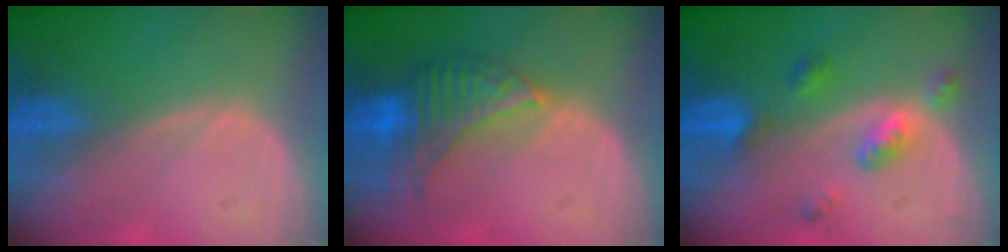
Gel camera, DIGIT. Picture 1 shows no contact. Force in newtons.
{"total": 8.0, "press": 7.1, "slide": 3.8}
{"total": 5.3, "press": 4.6, "slide": 2.6}